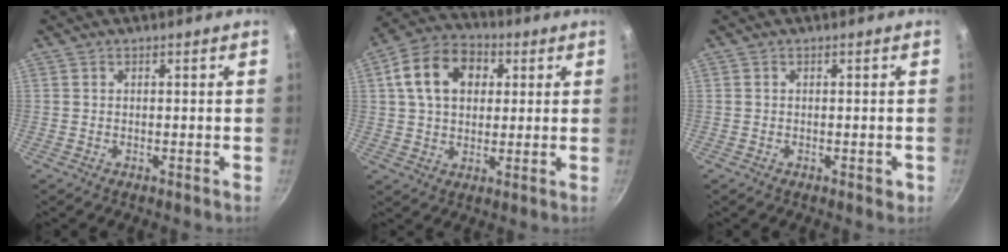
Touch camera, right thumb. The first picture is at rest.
{"total": 13.4, "force": [3.5, 9.7, 8.5], "torque": [-0.125, 0.016, 0.043]}
{"total": 1.6, "force": [-0.5, 1.0, 1.1], "torque": [-0.009, 0.004, -0.007]}